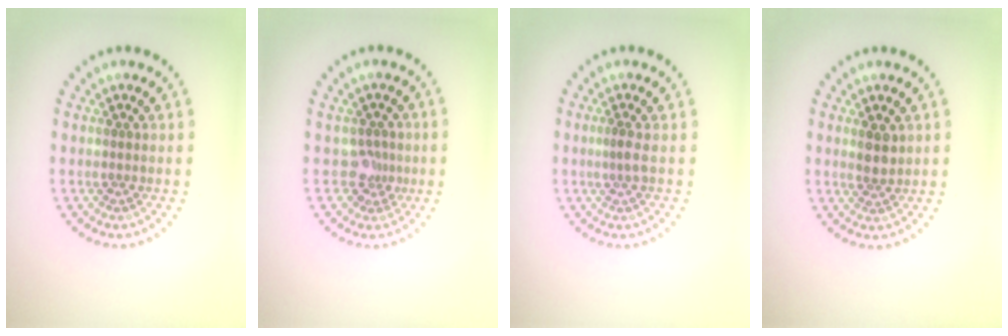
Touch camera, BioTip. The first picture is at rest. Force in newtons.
{"total": 2.0, "press": 1.5, "slide": 1.3}
{"total": 0.9, "press": 0.6, "slide": 0.7}
{"total": 1.9, "press": 1.7, "slide": 0.9}